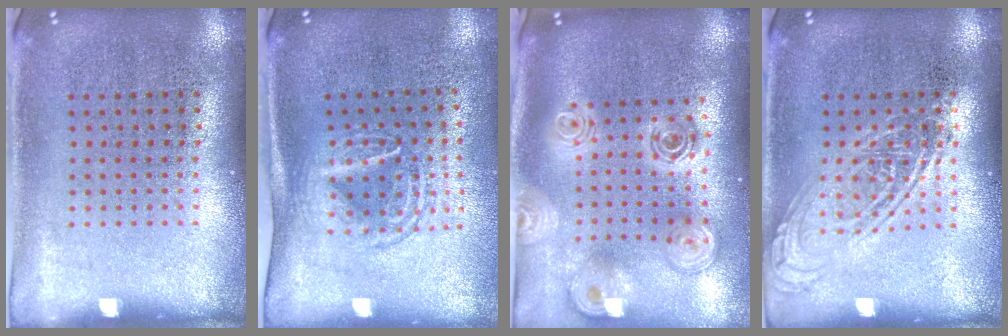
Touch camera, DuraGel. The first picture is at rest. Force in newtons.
{"total": 1.7, "press": 1.3, "slide": 1.1}
{"total": 2.6, "press": 2.0, "slide": 1.7}
{"total": 2.5, "press": 2.5, "slide": 0.3}